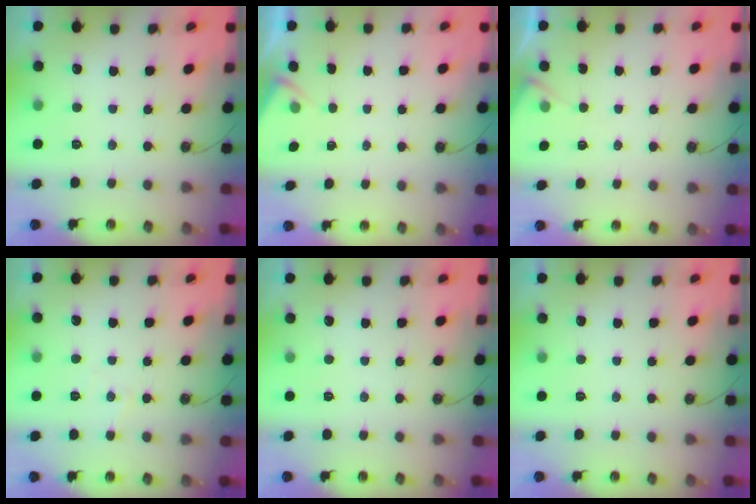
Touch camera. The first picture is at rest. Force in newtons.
{"total": 2.0, "press": 1.9, "slide": 0.4}
{"total": 4.3, "press": 4.2, "slide": 0.6}
{"total": 4.1, "press": 4.0, "slide": 0.8}
{"total": 0.0}
{"total": 0.0}